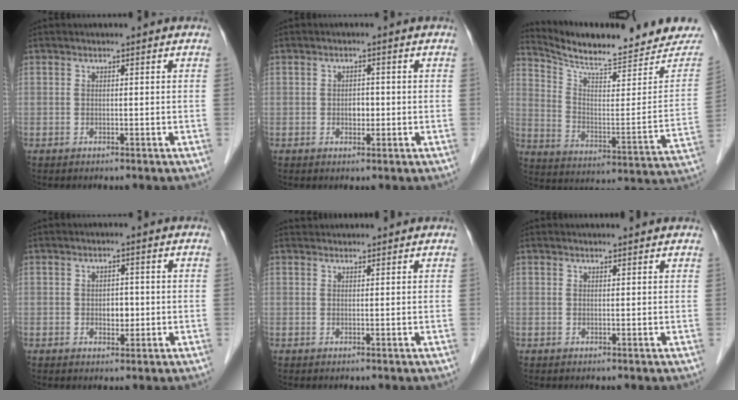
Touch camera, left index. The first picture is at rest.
{"total": 1.8, "force": [-0.5, 1.2, 1.3], "torque": [-0.018, 0.000, -0.007]}
{"total": 19.9, "force": [18.5, 2.7, 6.6], "torque": [-0.111, -0.064, 0.258]}
{"total": 2.3, "force": [-0.4, 1.6, 1.7], "torque": [-0.023, -0.002, -0.004]}
{"total": 2.0, "force": [1.9, 0.4, 0.0], "torque": [-0.005, 0.024, 0.033]}
{"total": 2.3, "force": [2.3, 0.2, 0.4], "torque": [-0.012, 0.008, 0.024]}